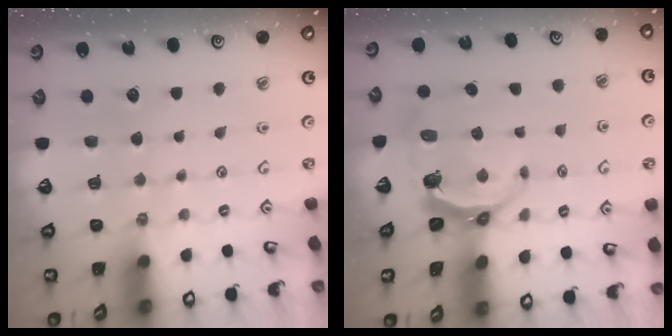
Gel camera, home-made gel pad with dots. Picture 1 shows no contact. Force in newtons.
{"total": 6.5, "press": 5.1, "slide": 4.1}